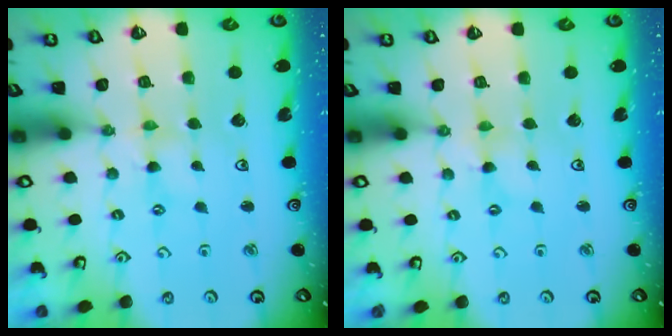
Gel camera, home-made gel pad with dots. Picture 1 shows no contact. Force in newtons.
{"total": 0.0}